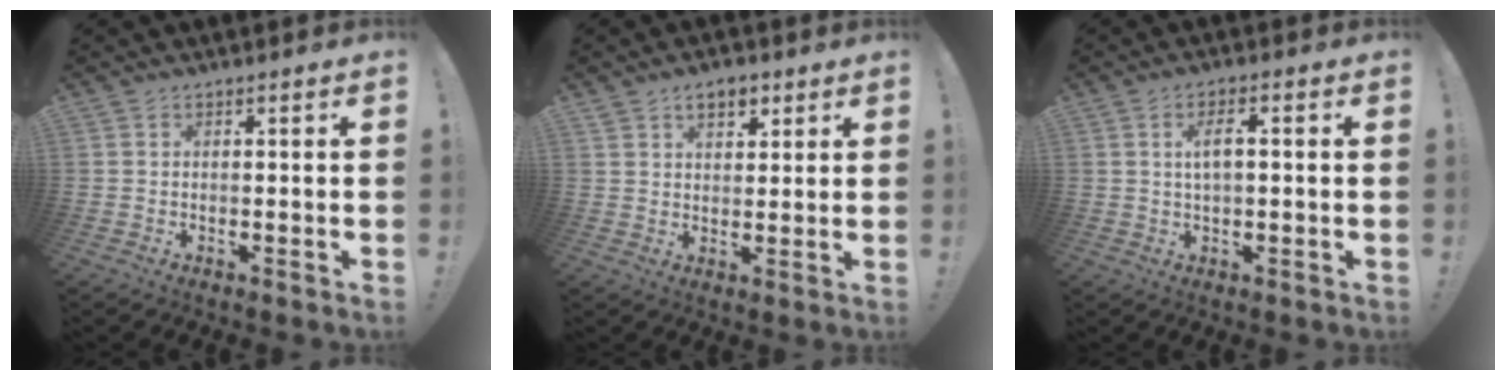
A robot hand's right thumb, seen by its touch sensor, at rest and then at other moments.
{"total": 6.1, "force": [3.4, 3.8, 3.4], "torque": [-0.045, -0.005, 0.059]}
{"total": 4.7, "force": [0.6, 1.7, 4.4], "torque": [-0.077, 0.006, 0.009]}